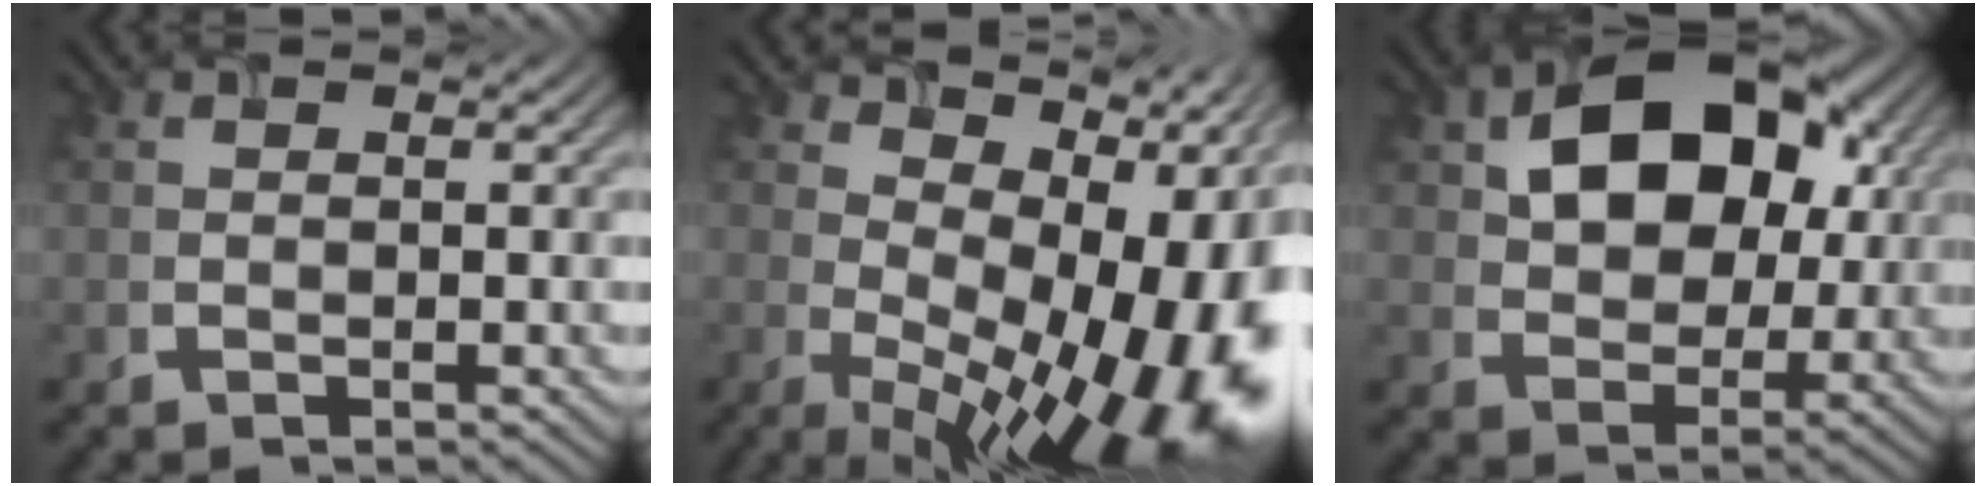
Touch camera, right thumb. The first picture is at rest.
{"total": 16.6, "force": [1.4, 8.4, 14.3], "torque": [-0.164, -0.011, 0.053]}
{"total": 12.6, "force": [3.8, 8.6, 8.4], "torque": [-0.135, 0.012, 0.062]}